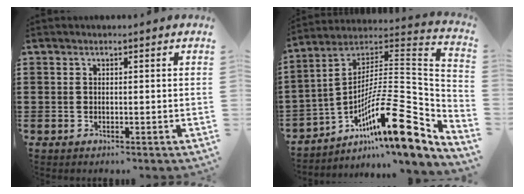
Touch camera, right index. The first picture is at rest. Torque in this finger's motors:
{"motor_torque": [-0.27, -0.34, 0.17, 0.03]}